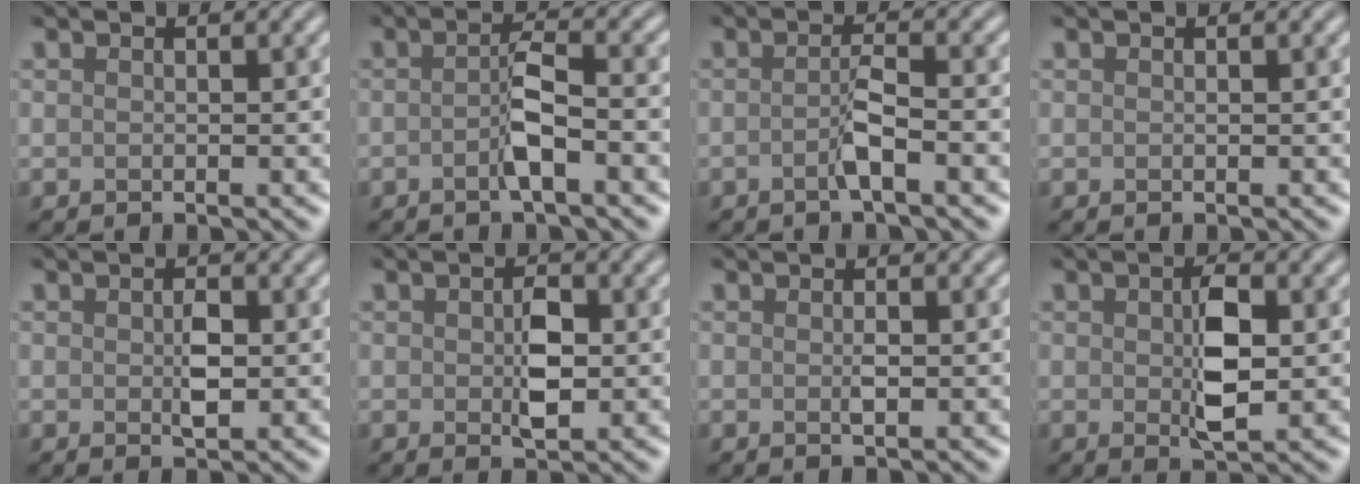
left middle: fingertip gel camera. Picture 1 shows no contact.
{"total": 3.0, "force": [-0.8, 0.4, 2.8], "torque": [-0.053, 0.006, -0.023]}
{"total": 2.2, "force": [-0.8, 0.2, 2.1], "torque": [-0.041, 0.005, -0.021]}
{"total": 0.0}
{"total": 1.8, "force": [0.1, 1.0, 1.5], "torque": [-0.030, -0.003, 0.001]}
{"total": 2.8, "force": [0.0, 1.5, 2.4], "torque": [-0.045, -0.005, -0.001]}
{"total": 0.8, "force": [0.1, 0.2, 0.8], "torque": [-0.016, -0.002, 0.000]}
{"total": 4.0, "force": [0.1, 1.8, 3.5], "torque": [-0.068, -0.002, 0.004]}